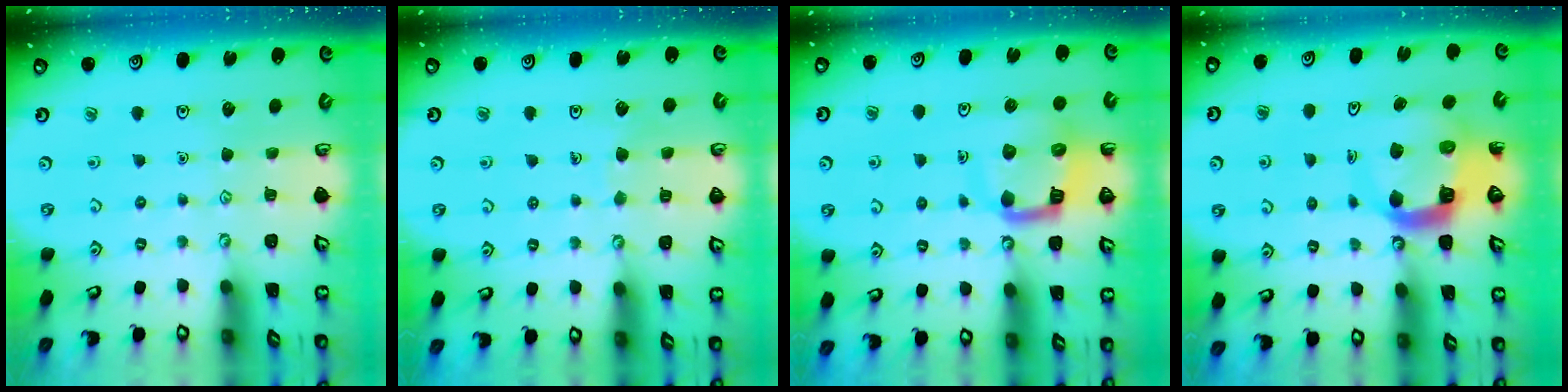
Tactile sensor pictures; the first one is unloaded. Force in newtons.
{"total": 3.7, "press": 3.7, "slide": 0.4}
{"total": 11.0, "press": 10.9, "slide": 1.3}
{"total": 10.3, "press": 10.2, "slide": 1.4}